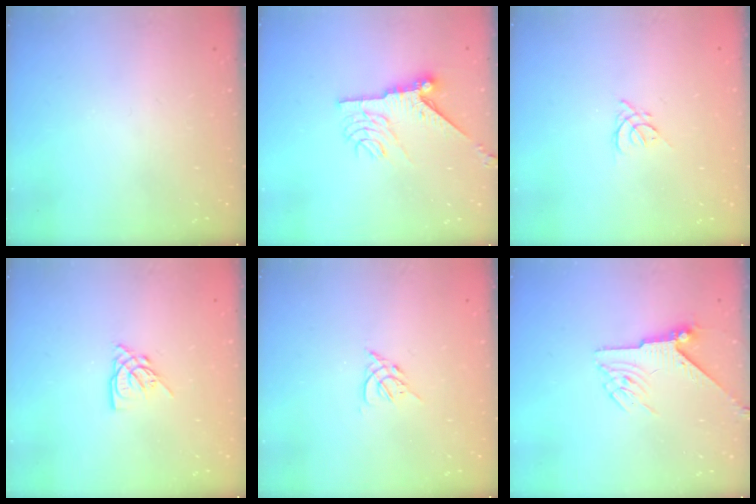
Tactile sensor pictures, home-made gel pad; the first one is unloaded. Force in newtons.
{"total": 10.1, "press": 10.1, "slide": 0.3}
{"total": 2.6, "press": 2.5, "slide": 0.6}
{"total": 5.0, "press": 5.0, "slide": 0.6}
{"total": 3.9, "press": 3.8, "slide": 0.9}
{"total": 5.8, "press": 5.7, "slide": 0.9}